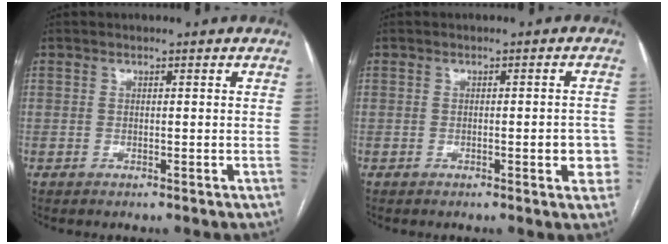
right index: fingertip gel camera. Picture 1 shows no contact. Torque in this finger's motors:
{"motor_torque": [1.16, -0.27, 0.46, 0.07]}